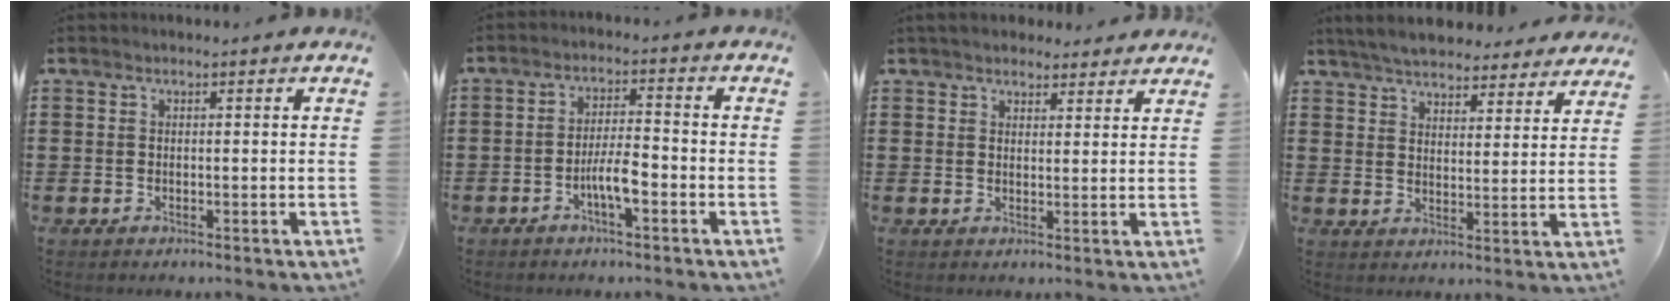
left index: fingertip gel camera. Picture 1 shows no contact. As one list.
[{"total": 4.8, "force": [-2.2, 1.0, 4.2], "torque": [-0.085, 0.003, -0.045]}, {"total": 3.4, "force": [3.2, 1.0, 0.6], "torque": [-0.019, -0.001, 0.061]}, {"total": 5.5, "force": [5.4, 0.5, 1.1], "torque": [-0.043, -0.022, 0.097]}]